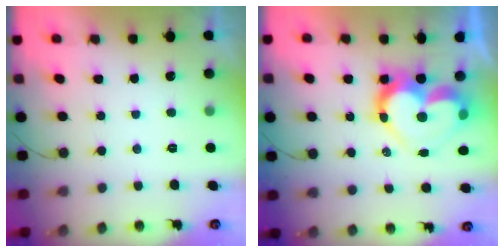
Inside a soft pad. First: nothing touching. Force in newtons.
{"total": 15.5, "press": 15.4, "slide": 1.5}